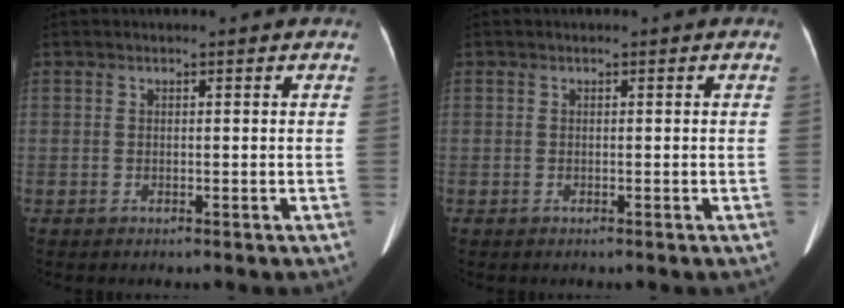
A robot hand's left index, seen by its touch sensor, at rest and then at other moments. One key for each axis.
{"total": 0.0}